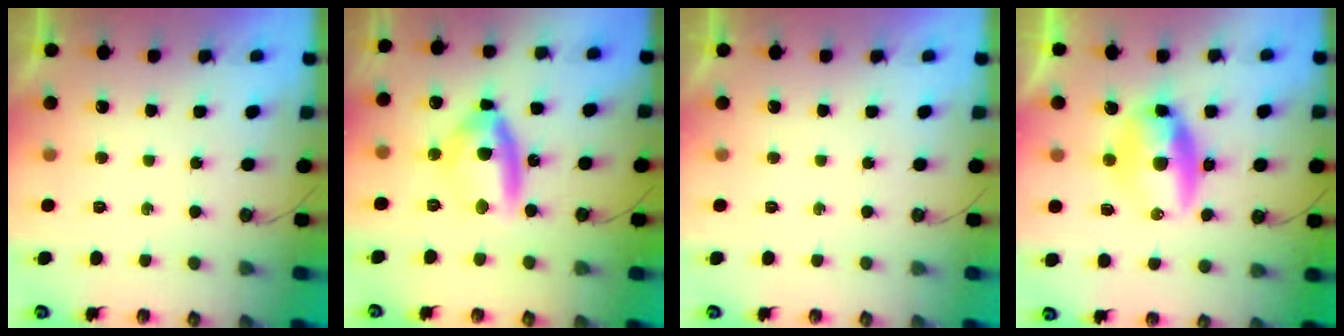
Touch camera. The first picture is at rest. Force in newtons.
{"total": 12.2, "press": 12.1, "slide": 1.6}
{"total": 0.0}
{"total": 9.9, "press": 9.9, "slide": 0.7}